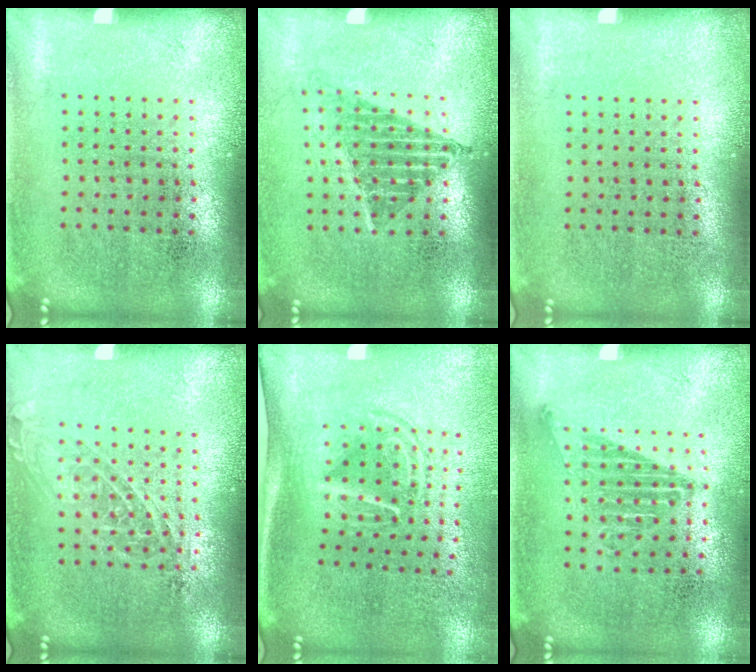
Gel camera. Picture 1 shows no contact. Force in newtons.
{"total": 1.3, "press": 1.1, "slide": 0.7}
{"total": 0.0}
{"total": 1.4, "press": 1.2, "slide": 0.7}
{"total": 1.6, "press": 1.2, "slide": 1.1}
{"total": 1.1, "press": 1.0, "slide": 0.4}